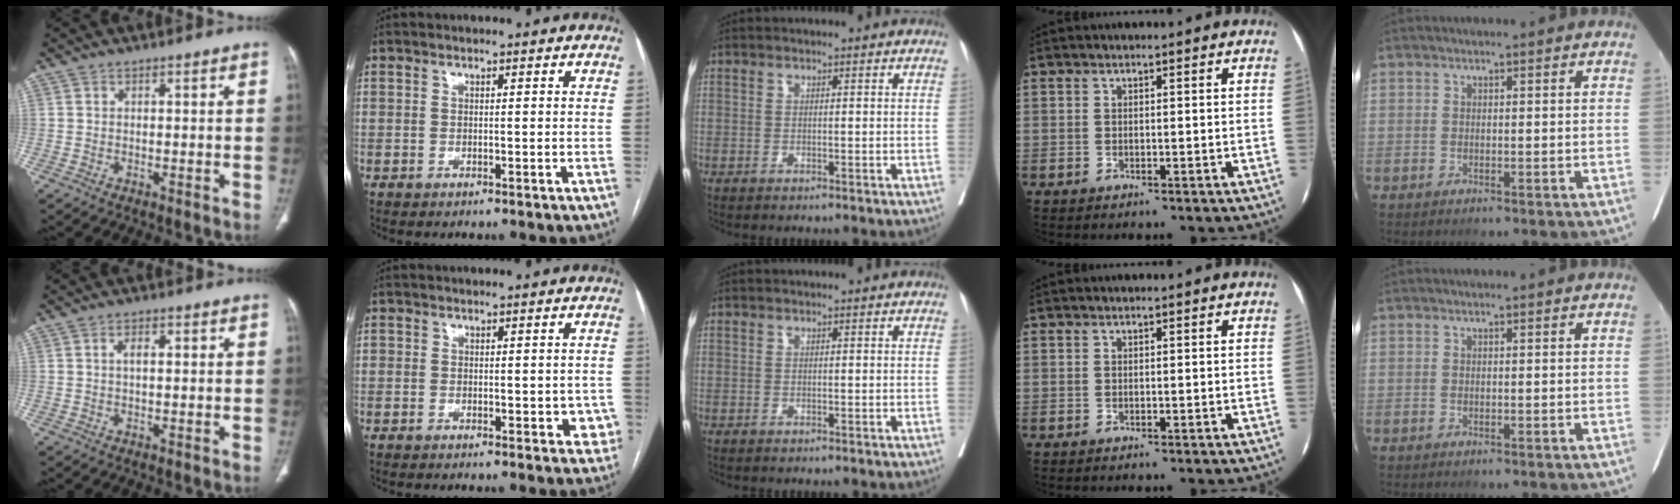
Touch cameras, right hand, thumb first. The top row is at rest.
{"thumb": {"total": 2.6, "force": [0.6, 1.2, 2.2], "torque": [-0.041, 0.006, 0.010]}, "index": {"total": 4.4, "force": [-0.7, 3.1, 3.1], "torque": [-0.013, 0.012, -0.004]}}